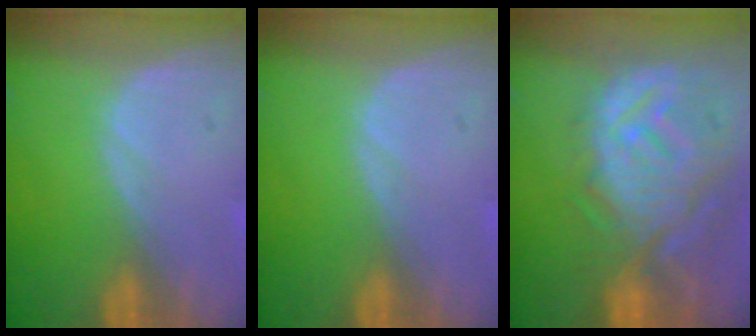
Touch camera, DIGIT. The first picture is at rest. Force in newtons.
{"total": 0.0}
{"total": 12.3, "press": 11.0, "slide": 5.5}